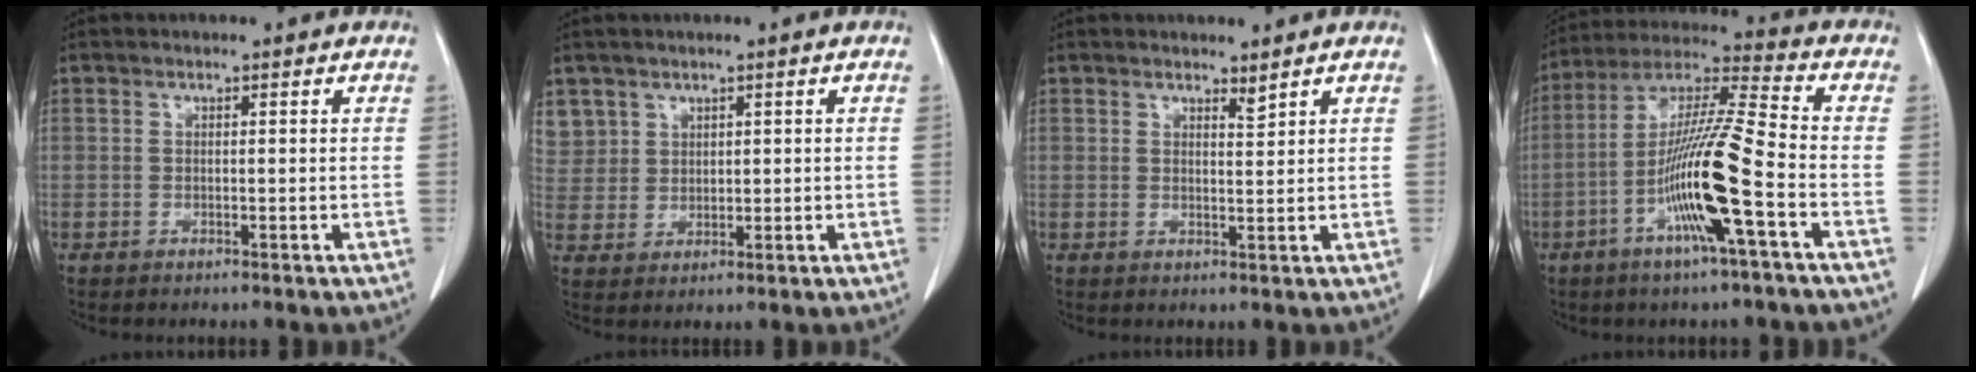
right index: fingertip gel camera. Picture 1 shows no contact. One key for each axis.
{"total": 7.6, "fx": 3.6, "fy": 6.6, "fz": 1.1, "tx": -0.037, "ty": 0.022, "tz": 0.090}
{"total": 1.7, "fx": 1.4, "fy": 0.4, "fz": 0.8, "tx": -0.018, "ty": -0.006, "tz": 0.029}
{"total": 15.8, "fx": -5.3, "fy": 0.3, "fz": 14.9, "tx": -0.291, "ty": -0.002, "tz": -0.103}